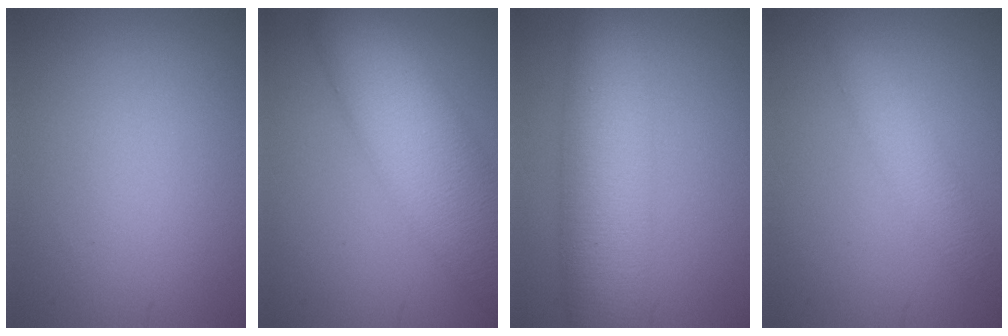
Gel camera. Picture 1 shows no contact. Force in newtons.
{"total": 10.5, "press": 10.5, "slide": 0.8}
{"total": 8.2, "press": 8.2, "slide": 0.2}
{"total": 2.9, "press": 2.9, "slide": 0.1}